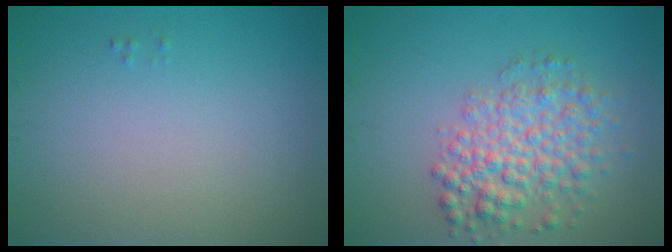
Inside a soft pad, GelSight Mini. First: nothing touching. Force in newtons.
{"total": 5.0, "press": 5.0, "slide": 0.1}